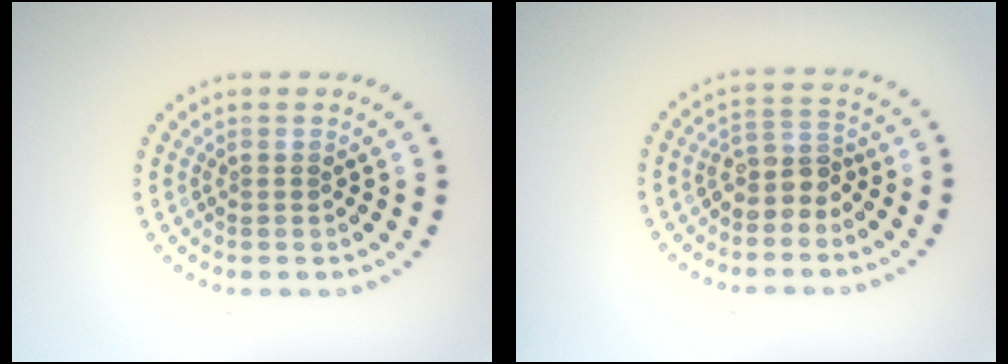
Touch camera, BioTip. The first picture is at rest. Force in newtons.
{"total": 2.6, "press": 2.0, "slide": 1.6}